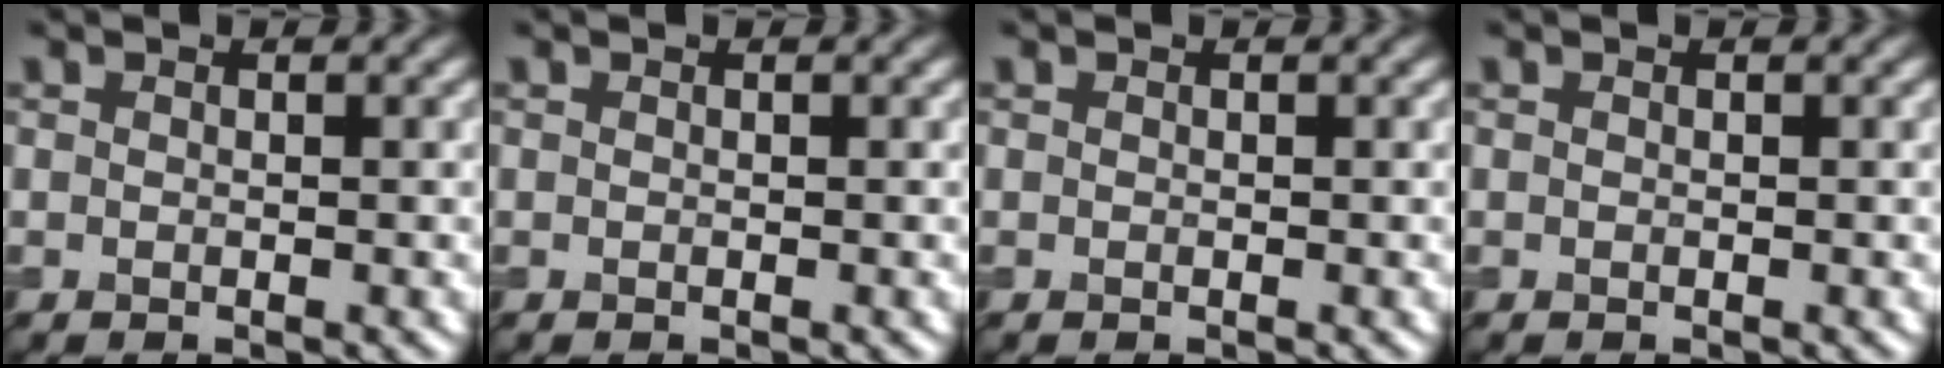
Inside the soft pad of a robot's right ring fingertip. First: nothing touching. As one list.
[{"total": 0.0}, {"total": 0.0}, {"total": 0.0}]